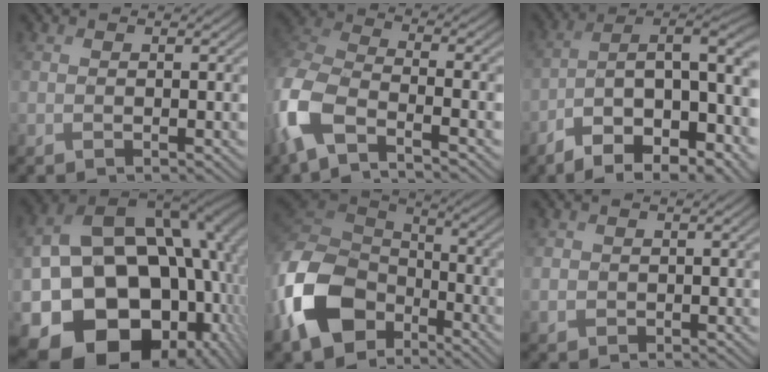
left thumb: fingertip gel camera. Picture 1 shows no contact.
{"total": 9.4, "force": [-5.0, 3.7, 7.0], "torque": [-0.168, -0.010, -0.121]}
{"total": 16.8, "force": [-6.8, 7.5, 13.4], "torque": [-0.216, -0.020, -0.099]}
{"total": 23.0, "force": [-3.6, 16.8, 15.2], "torque": [-0.301, -0.087, -0.003]}
{"total": 15.1, "force": [-6.2, 10.6, 8.8], "torque": [-0.246, -0.032, -0.123]}
{"total": 1.5, "force": [0.3, 1.4, 0.3], "torque": [-0.013, -0.006, 0.007]}